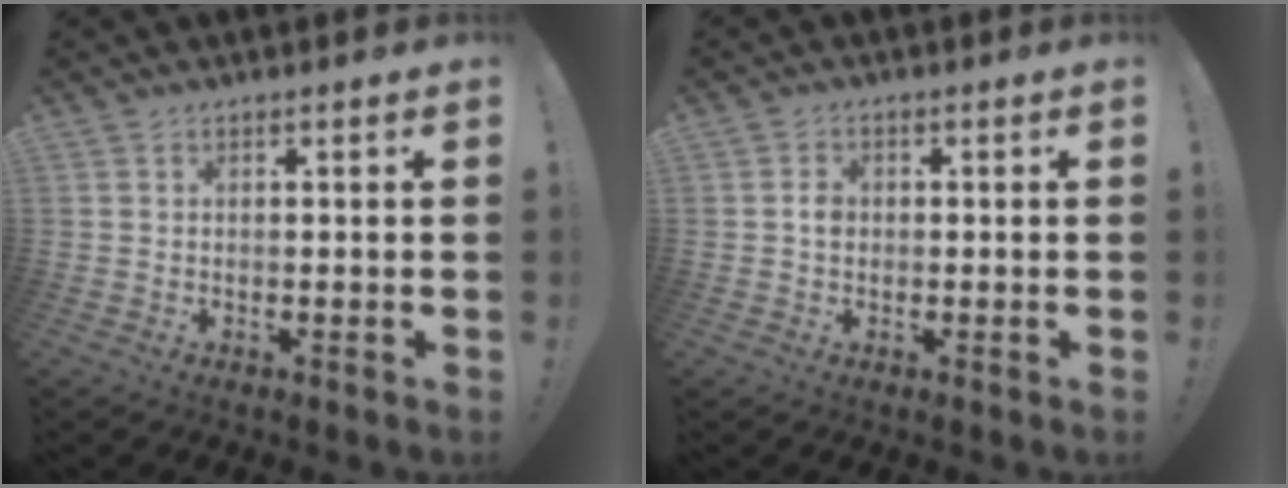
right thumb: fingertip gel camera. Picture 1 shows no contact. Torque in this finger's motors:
{"motor_torque": [0.16, 0.38, 0.37, -0.27, -0.02]}